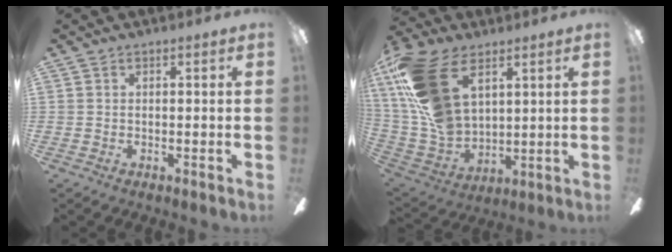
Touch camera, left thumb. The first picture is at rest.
{"total": 22.3, "force": [9.6, 13.1, 15.3], "torque": [-0.355, -0.026, 0.172]}